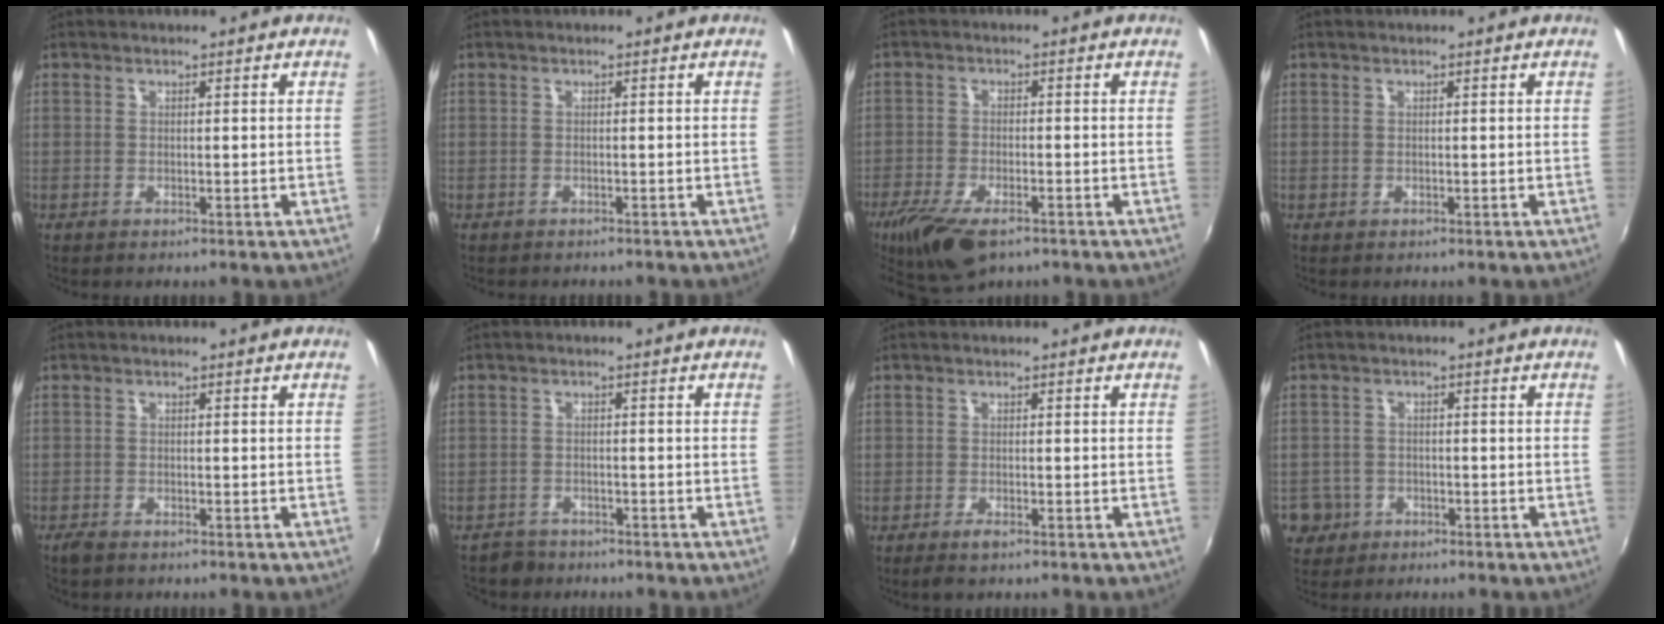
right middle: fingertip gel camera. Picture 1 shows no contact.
{"total": 1.4, "force": [-1.4, -0.2, 0.1], "torque": [-0.005, -0.011, -0.021]}
{"total": 11.7, "force": [-7.6, 4.7, 7.5], "torque": [-0.173, -0.037, -0.135]}
{"total": 0.0}
{"total": 2.0, "force": [-1.7, 0.7, 0.9], "torque": [-0.023, -0.005, -0.034]}
{"total": 4.1, "force": [-3.5, 2.1, 0.2], "torque": [-0.020, 0.003, -0.063]}
{"total": 1.6, "force": [-1.2, 0.5, 1.0], "torque": [-0.022, -0.005, -0.025]}
{"total": 4.9, "force": [-2.0, 4.4, 1.0], "torque": [-0.038, 0.006, -0.029]}